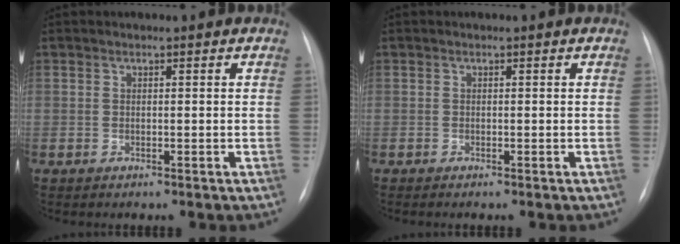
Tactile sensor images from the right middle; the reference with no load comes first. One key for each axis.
{"total": 0.0}